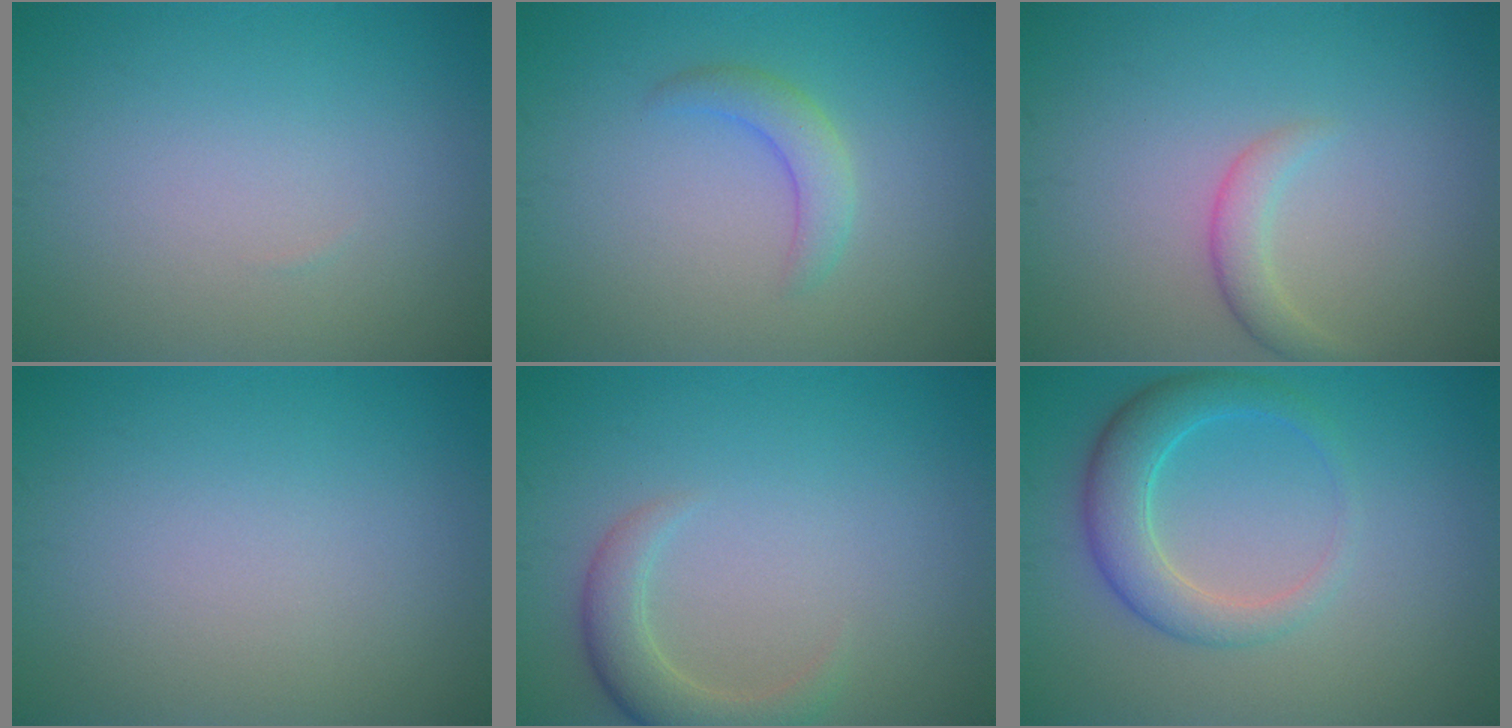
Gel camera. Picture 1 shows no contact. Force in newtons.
{"total": 2.3, "press": 2.3, "slide": 0.2}
{"total": 1.9, "press": 1.9, "slide": 0.0}
{"total": 0.0}
{"total": 3.2, "press": 3.2, "slide": 0.3}
{"total": 4.2, "press": 4.2, "slide": 0.5}